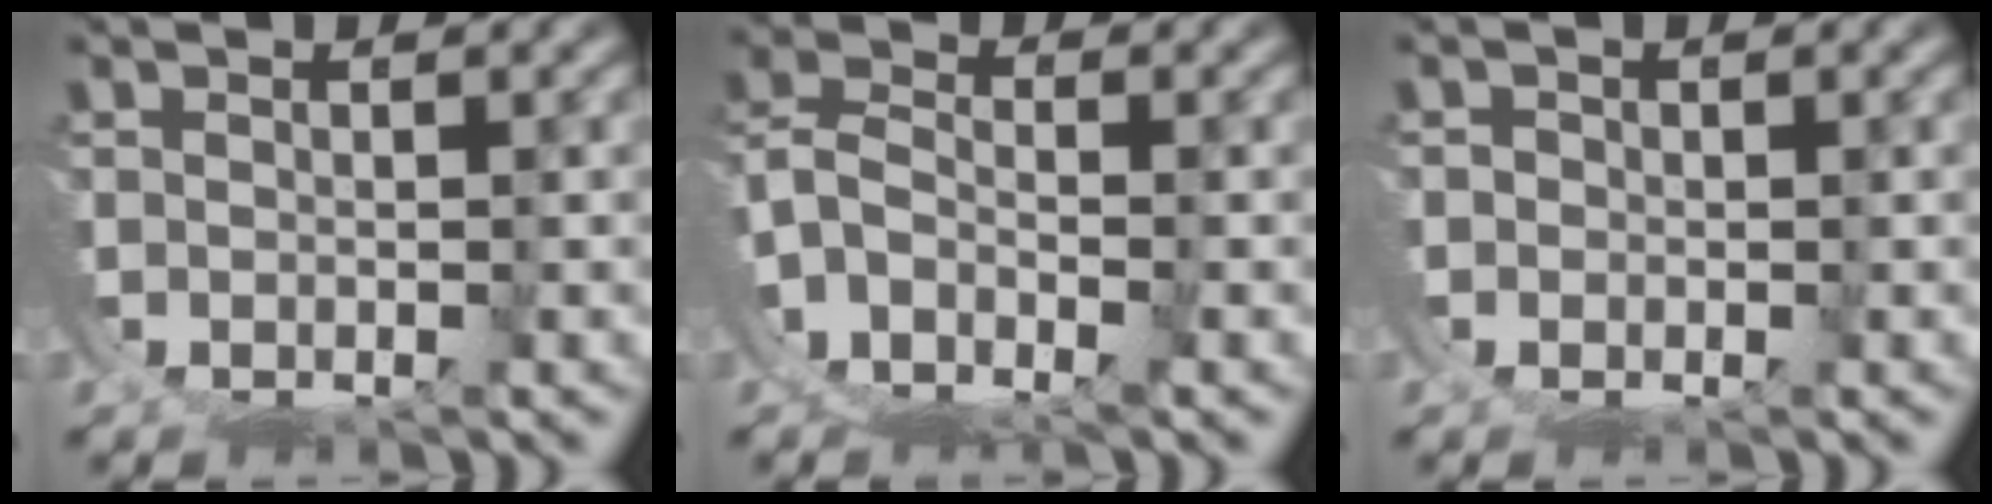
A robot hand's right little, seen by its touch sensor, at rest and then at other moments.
{"total": 8.0, "force": [-3.8, 6.1, 3.7], "torque": [-0.099, -0.030, -0.072]}
{"total": 1.9, "force": [-0.4, 1.8, 0.5], "torque": [-0.028, -0.008, -0.010]}